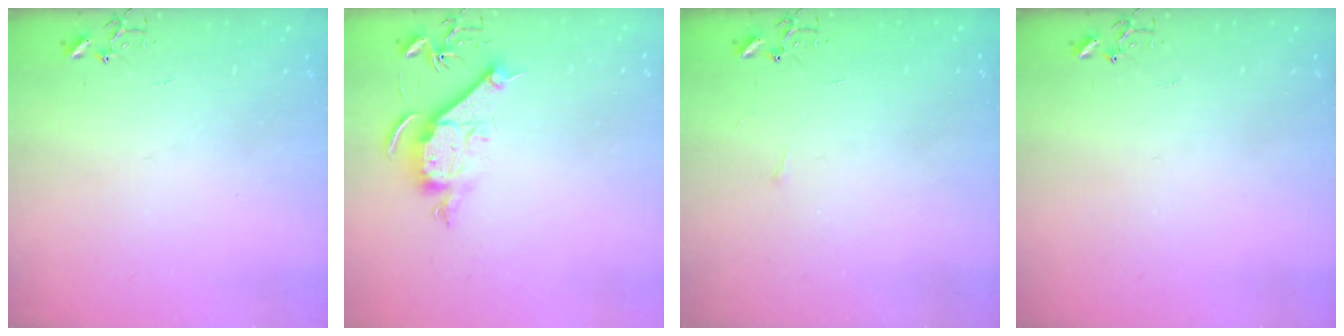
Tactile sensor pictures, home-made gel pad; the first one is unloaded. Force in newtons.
{"total": 10.4, "press": 10.4, "slide": 0.9}
{"total": 3.3, "press": 3.2, "slide": 0.5}
{"total": 0.0}